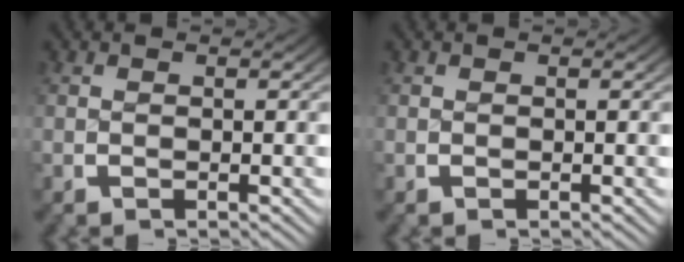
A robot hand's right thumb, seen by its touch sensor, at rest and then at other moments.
{"total": 0.0}